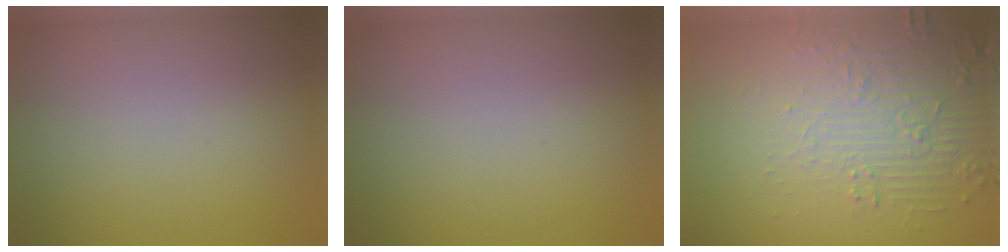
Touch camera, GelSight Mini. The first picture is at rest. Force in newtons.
{"total": 0.0}
{"total": 5.8, "press": 3.8, "slide": 4.4}